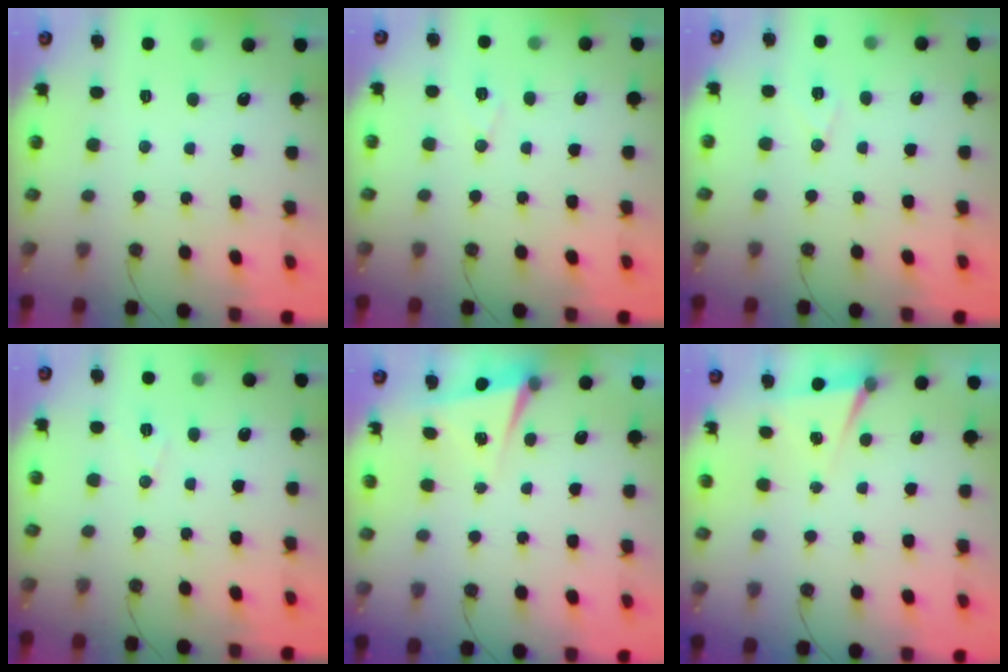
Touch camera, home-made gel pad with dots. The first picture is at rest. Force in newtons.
{"total": 6.7, "press": 5.6, "slide": 3.6}
{"total": 7.2, "press": 5.7, "slide": 4.5}
{"total": 6.4, "press": 4.5, "slide": 4.5}
{"total": 3.4, "press": 2.9, "slide": 1.7}
{"total": 5.3, "press": 2.5, "slide": 4.6}